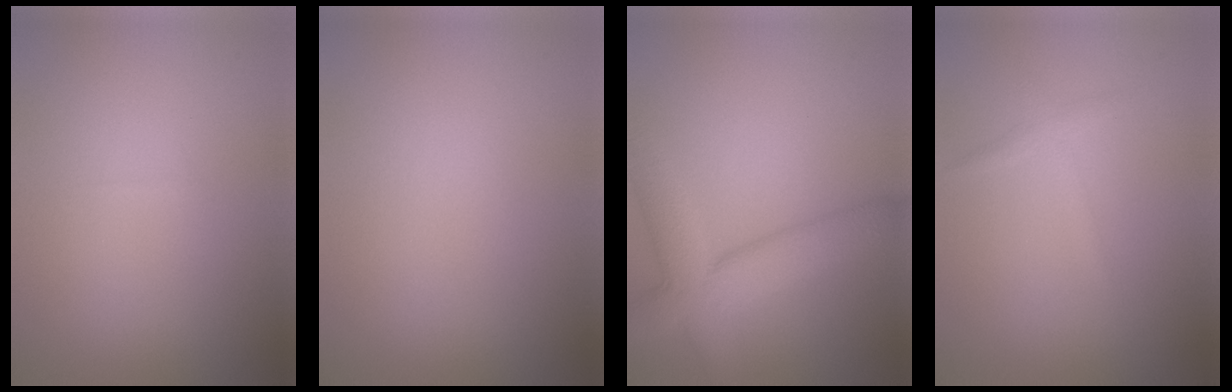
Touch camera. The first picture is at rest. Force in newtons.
{"total": 0.0}
{"total": 6.8, "press": 6.8, "slide": 0.4}
{"total": 1.1, "press": 1.1, "slide": 0.1}